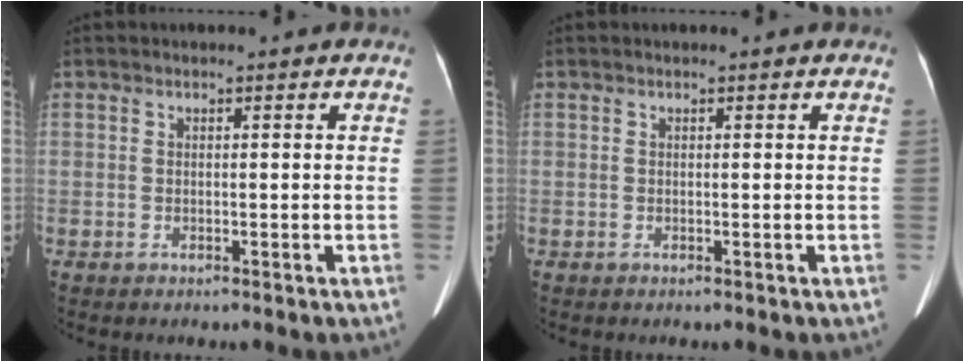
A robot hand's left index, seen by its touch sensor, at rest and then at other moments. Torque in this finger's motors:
{"motor_torque": [-0.07, -0.05, -0.17, 0.01]}